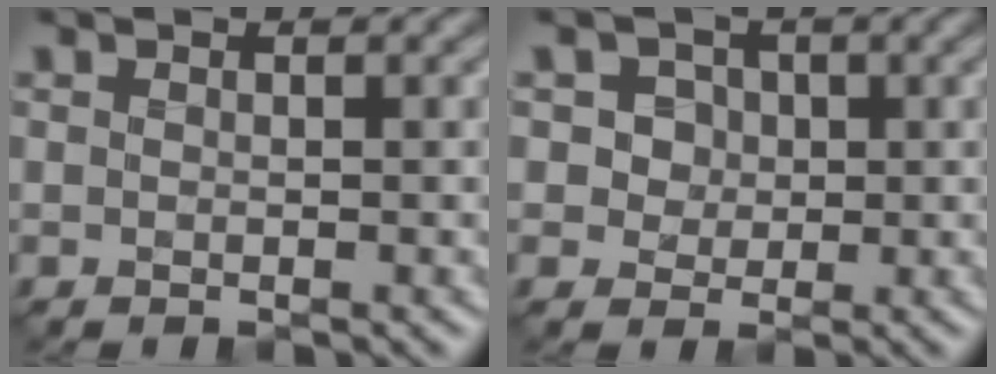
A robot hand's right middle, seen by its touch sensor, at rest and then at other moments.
{"total": 4.4, "force": [1.6, 3.6, 1.9], "torque": [-0.034, 0.004, 0.017]}